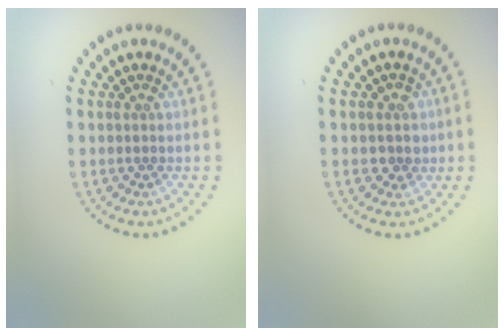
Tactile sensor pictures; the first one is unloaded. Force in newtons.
{"total": 1.6, "press": 1.4, "slide": 0.7}